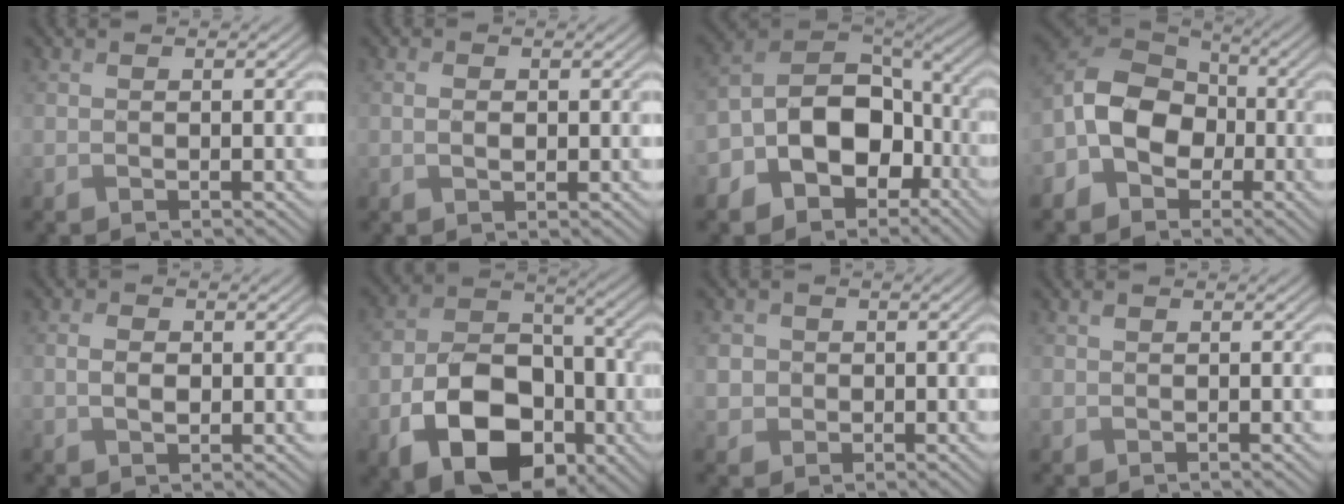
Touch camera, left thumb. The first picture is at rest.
{"total": 1.4, "force": [0.1, 0.9, 1.1], "torque": [-0.023, 0.001, 0.002]}
{"total": 13.5, "force": [-4.8, 9.2, 8.6], "torque": [-0.194, -0.024, -0.100]}
{"total": 9.5, "force": [-2.7, 7.2, 5.6], "torque": [-0.134, -0.003, -0.072]}
{"total": 2.3, "force": [0.0, 1.5, 1.7], "torque": [-0.037, 0.001, 0.000]}
{"total": 14.3, "force": [-5.6, 9.5, 9.2], "torque": [-0.179, -0.032, -0.106]}
{"total": 3.0, "force": [0.0, 2.8, 0.8], "torque": [-0.036, -0.004, 0.001]}
{"total": 0.7, "force": [0.3, 0.5, 0.3], "torque": [-0.008, -0.001, 0.007]}